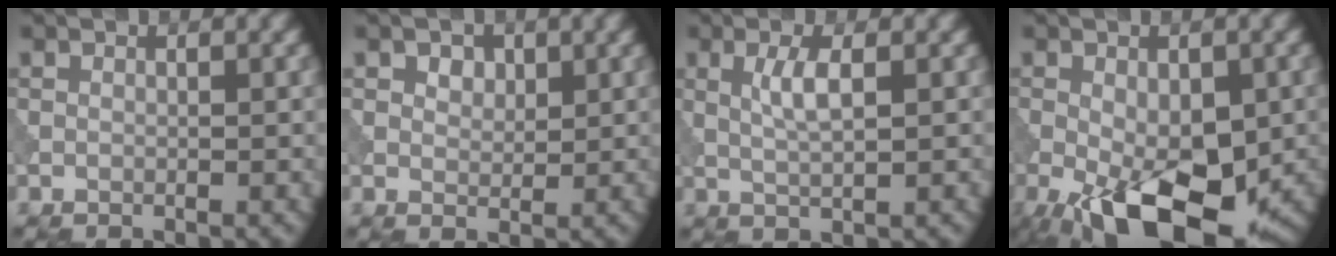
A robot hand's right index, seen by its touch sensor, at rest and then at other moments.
{"total": 2.1, "force": [1.1, 1.4, 1.1], "torque": [-0.021, -0.001, 0.017]}
{"total": 2.6, "force": [0.4, 0.6, 2.5], "torque": [-0.055, 0.000, 0.009]}
{"total": 12.4, "force": [-5.0, 6.2, 9.6], "torque": [-0.171, -0.037, -0.071]}